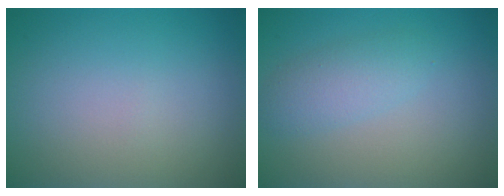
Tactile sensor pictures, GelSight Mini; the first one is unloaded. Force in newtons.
{"total": 2.4, "press": 2.4, "slide": 0.1}